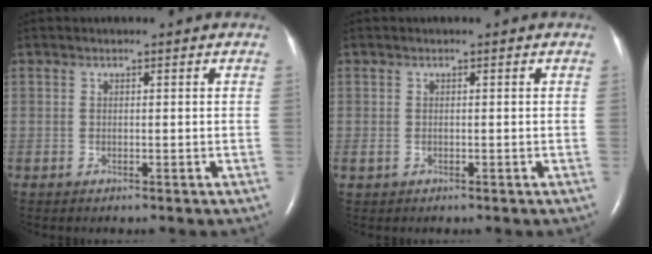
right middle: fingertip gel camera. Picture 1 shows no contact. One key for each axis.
{"total": 0.8, "fx": -0.2, "fy": 0.6, "fz": 0.5, "tx": -0.015, "ty": 0.000, "tz": -0.002}